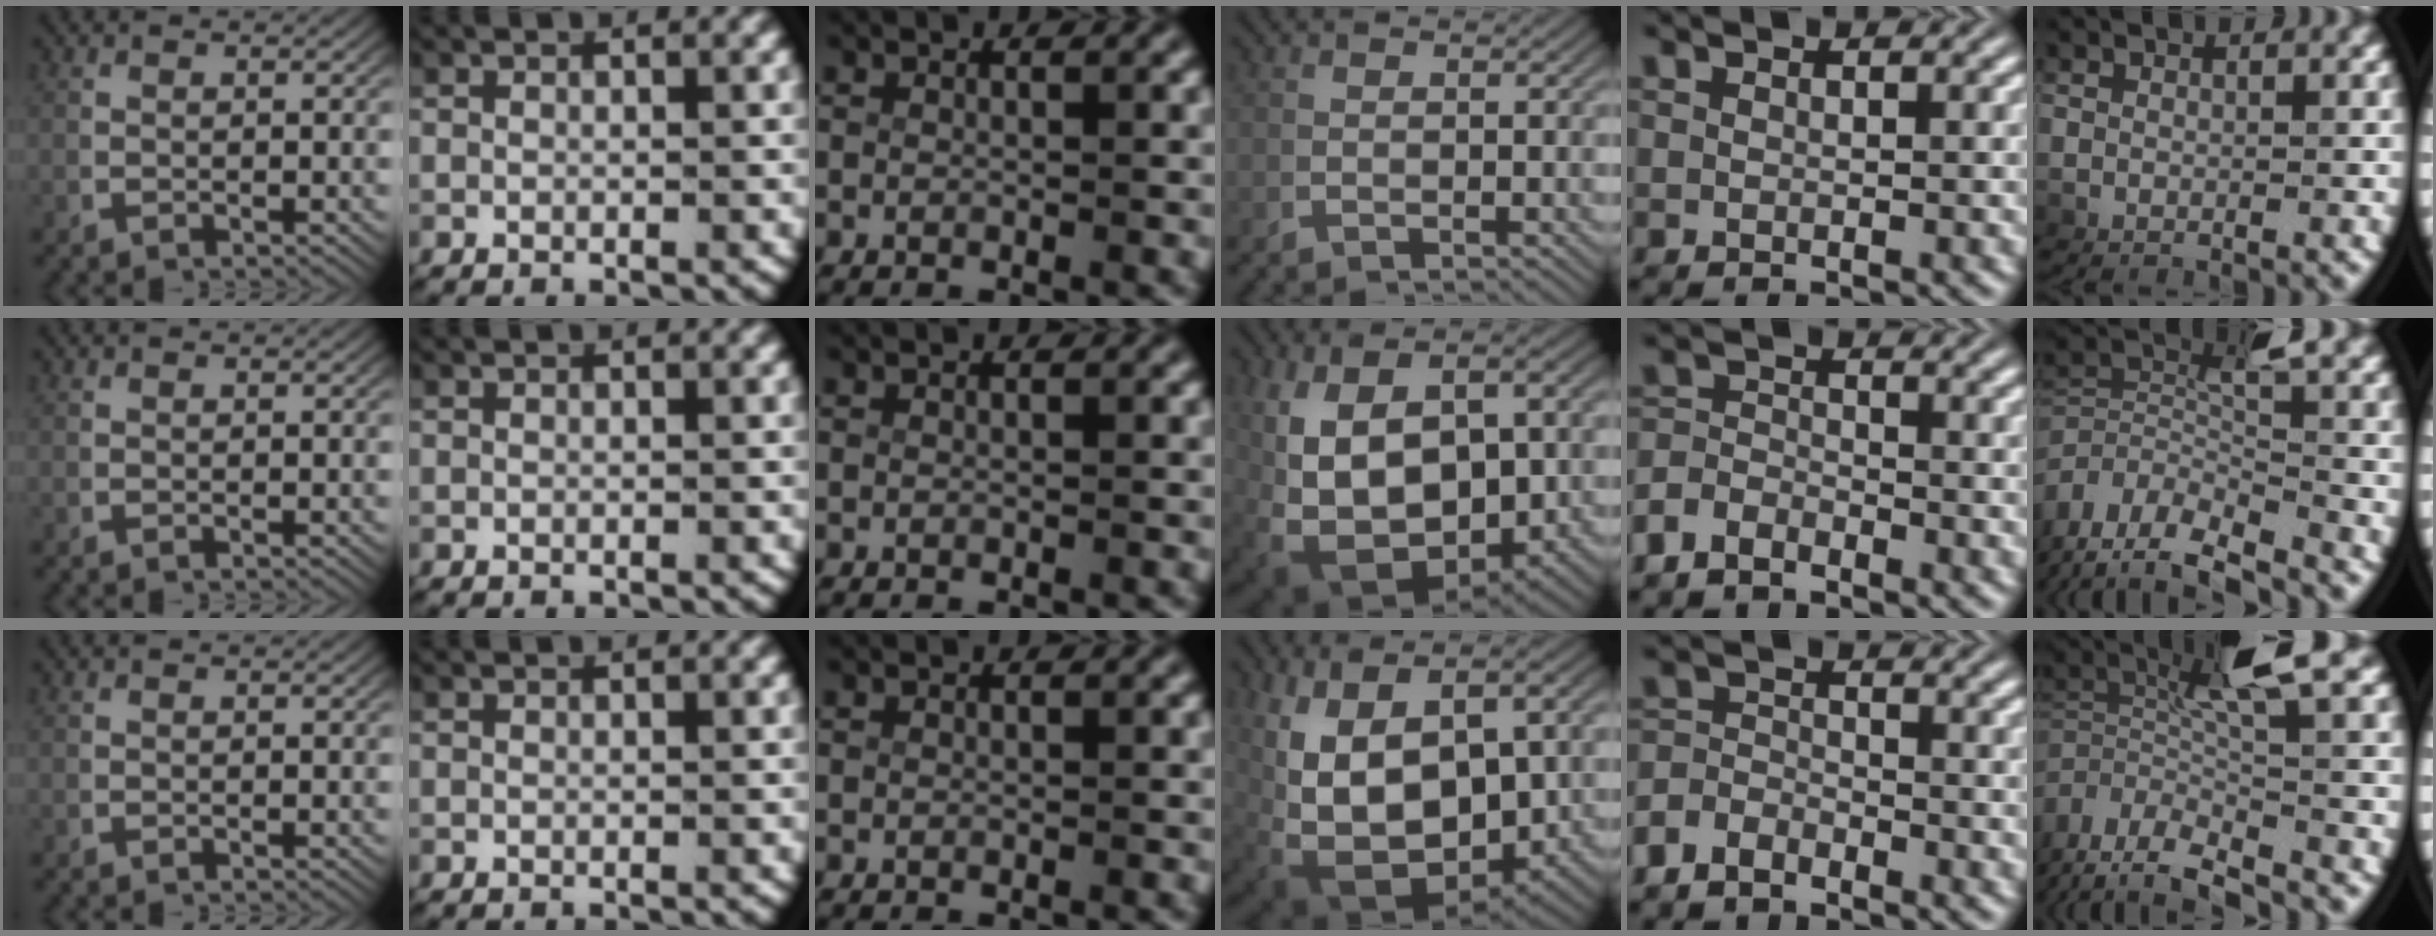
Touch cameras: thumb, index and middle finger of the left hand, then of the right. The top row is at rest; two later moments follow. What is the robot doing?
{"motion": "lift_and_place", "object": "coat"}